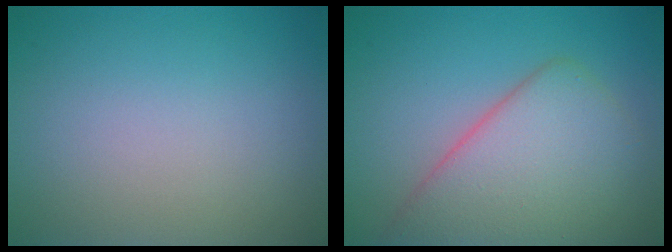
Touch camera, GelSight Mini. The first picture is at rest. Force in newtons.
{"total": 7.3, "press": 7.3, "slide": 0.5}